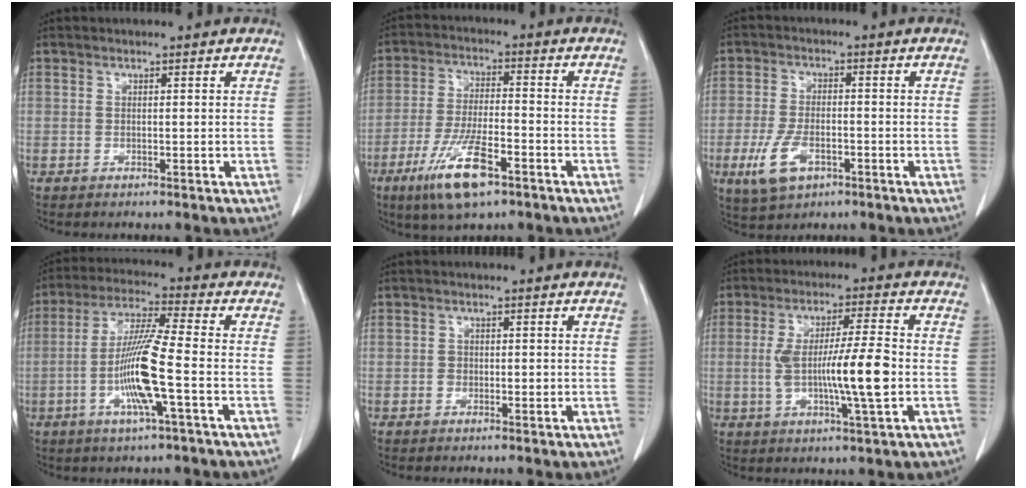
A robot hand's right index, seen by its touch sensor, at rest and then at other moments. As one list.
[{"total": 10.8, "force": [-6.0, 2.4, 8.7], "torque": [-0.172, -0.018, -0.105]}, {"total": 7.2, "force": [-3.1, 3.6, 5.4], "torque": [-0.117, -0.004, -0.051]}, {"total": 11.3, "force": [-2.9, -0.2, 10.9], "torque": [-0.216, -0.007, -0.061]}, {"total": 1.6, "force": [-0.2, 1.2, 1.1], "torque": [-0.016, 0.002, -0.003]}, {"total": 11.2, "force": [-1.3, 0.5, 11.1], "torque": [-0.206, 0.002, -0.024]}]